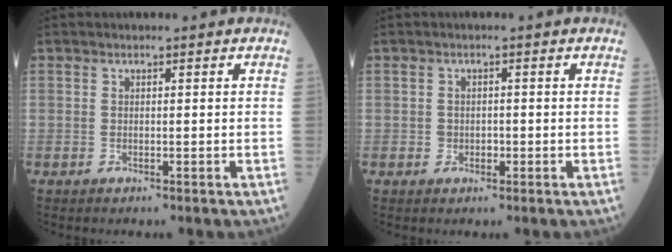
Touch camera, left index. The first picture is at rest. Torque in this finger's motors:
{"motor_torque": [-0.09, 0.04, -0.02, 0.00]}